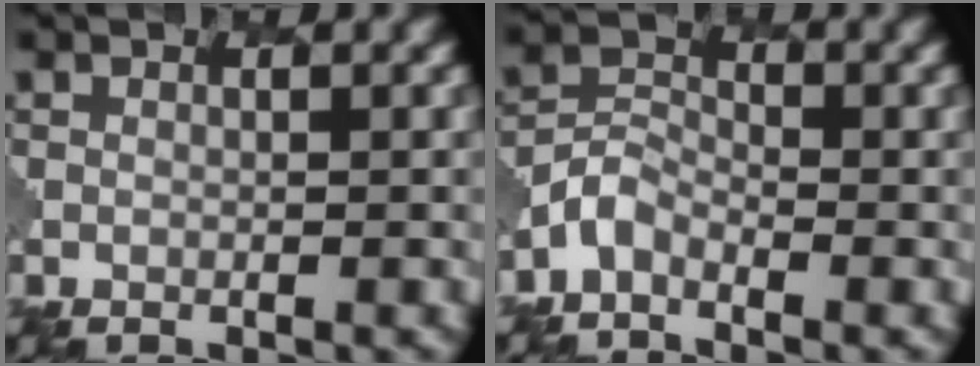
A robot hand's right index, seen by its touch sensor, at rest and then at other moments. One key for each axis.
{"total": 2.2, "fx": -1.6, "fy": 1.3, "fz": 0.8, "tx": -0.020, "ty": 0.003, "tz": -0.044}